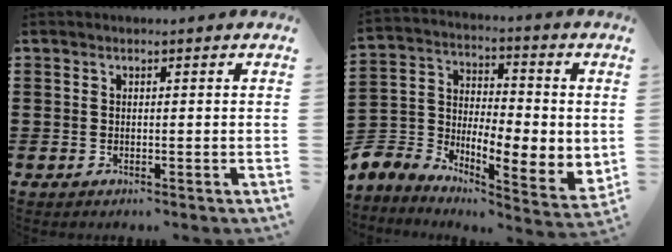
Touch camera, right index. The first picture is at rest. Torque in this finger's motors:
{"motor_torque": [1.39, -0.75, 0.47, 0.17]}